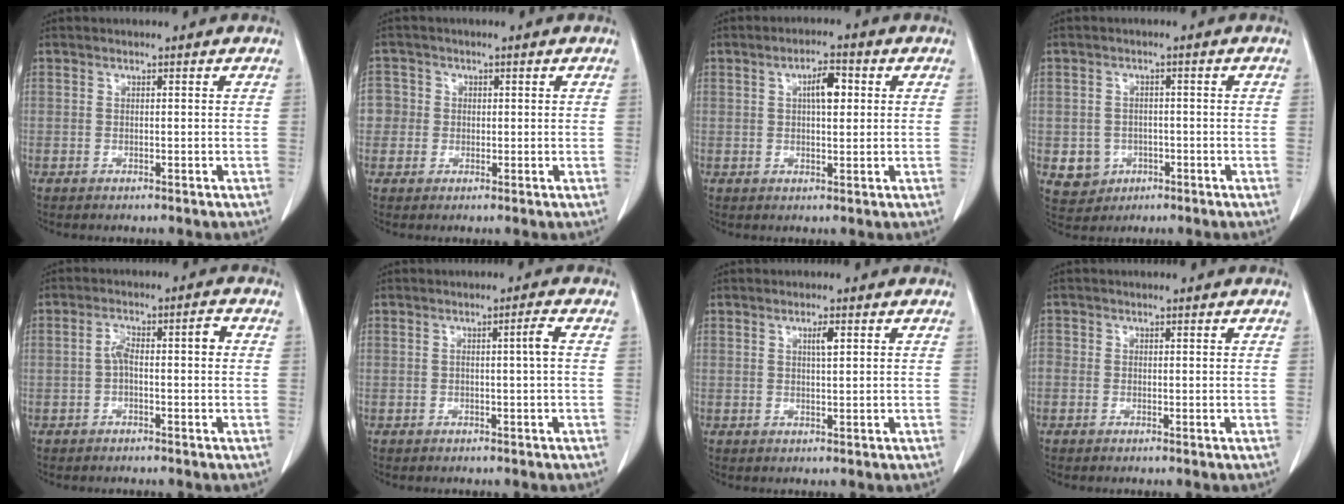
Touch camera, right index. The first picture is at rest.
{"total": 3.5, "force": [0.0, 3.5, 0.1], "torque": [0.013, 0.012, -0.004]}
{"total": 5.0, "force": [1.3, 2.1, 4.3], "torque": [-0.068, 0.011, 0.019]}
{"total": 4.6, "force": [-1.3, 4.3, 0.8], "torque": [-0.006, 0.008, -0.011]}
{"total": 4.4, "force": [-0.2, 1.4, 4.2], "torque": [-0.076, 0.026, -0.005]}
{"total": 1.7, "force": [0.0, -0.5, 1.7], "torque": [-0.028, 0.001, 0.000]}
{"total": 1.8, "force": [0.7, 0.2, 1.7], "torque": [-0.030, -0.001, 0.012]}
{"total": 1.6, "force": [-0.2, 1.4, 0.6], "torque": [-0.018, 0.009, -0.008]}